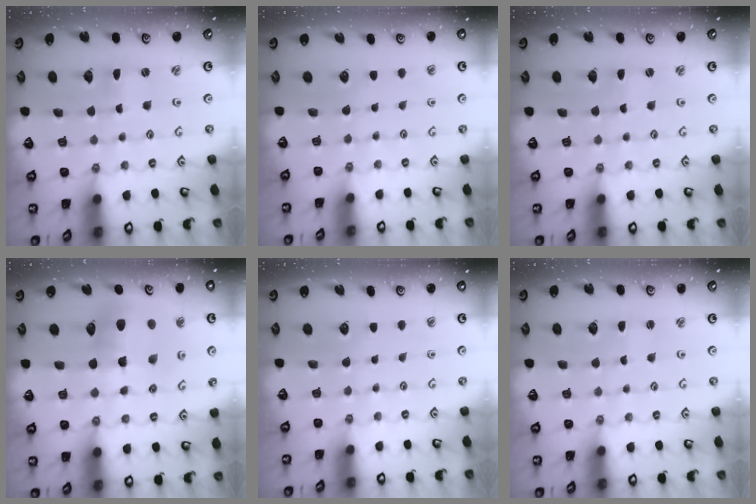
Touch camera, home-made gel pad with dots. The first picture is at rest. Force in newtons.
{"total": 0.0}
{"total": 0.8, "press": 0.8, "slide": 0.2}
{"total": 12.5, "press": 12.4, "slide": 1.7}
{"total": 0.0}
{"total": 0.9, "press": 0.9, "slide": 0.2}